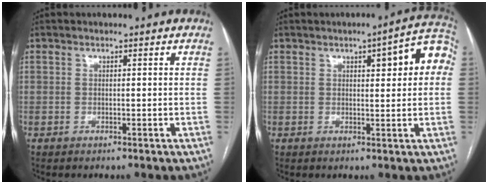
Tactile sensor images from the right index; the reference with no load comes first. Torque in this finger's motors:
{"motor_torque": [0.62, 0.36, 0.37, 0.06]}